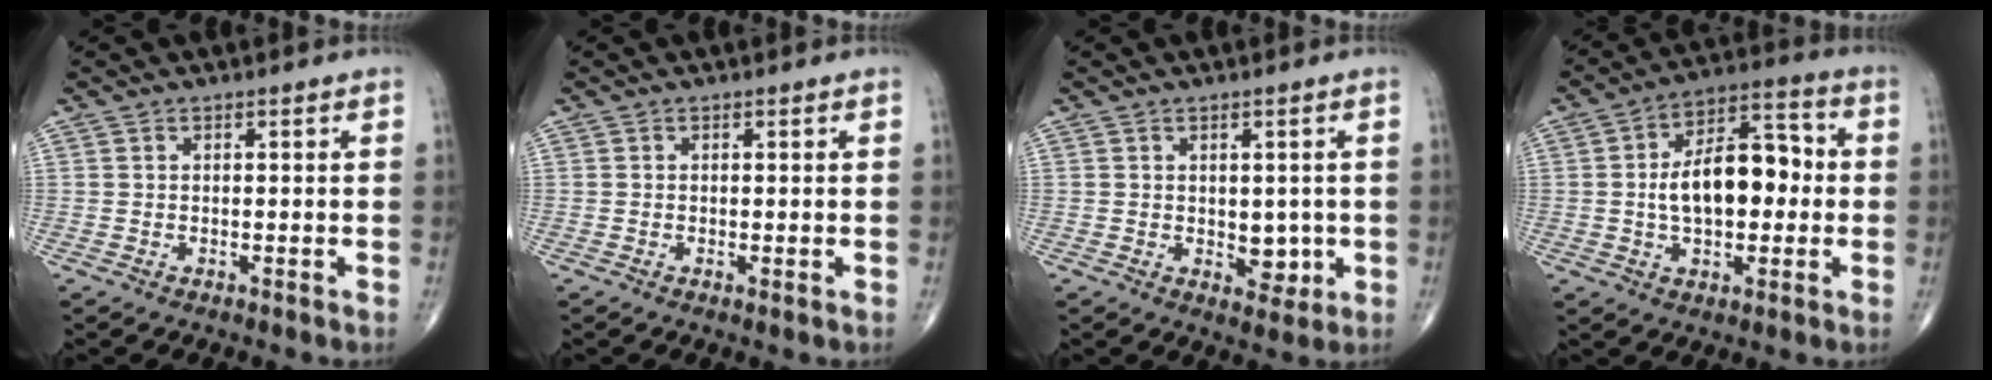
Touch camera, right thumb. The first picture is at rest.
{"total": 0.5, "force": [-0.1, 0.1, 0.5], "torque": [-0.013, -0.004, -0.002]}
{"total": 4.5, "force": [-0.3, 3.0, 3.3], "torque": [-0.016, -0.006, 0.005]}
{"total": 14.9, "force": [0.0, 8.2, 12.4], "torque": [-0.178, 0.033, -0.007]}